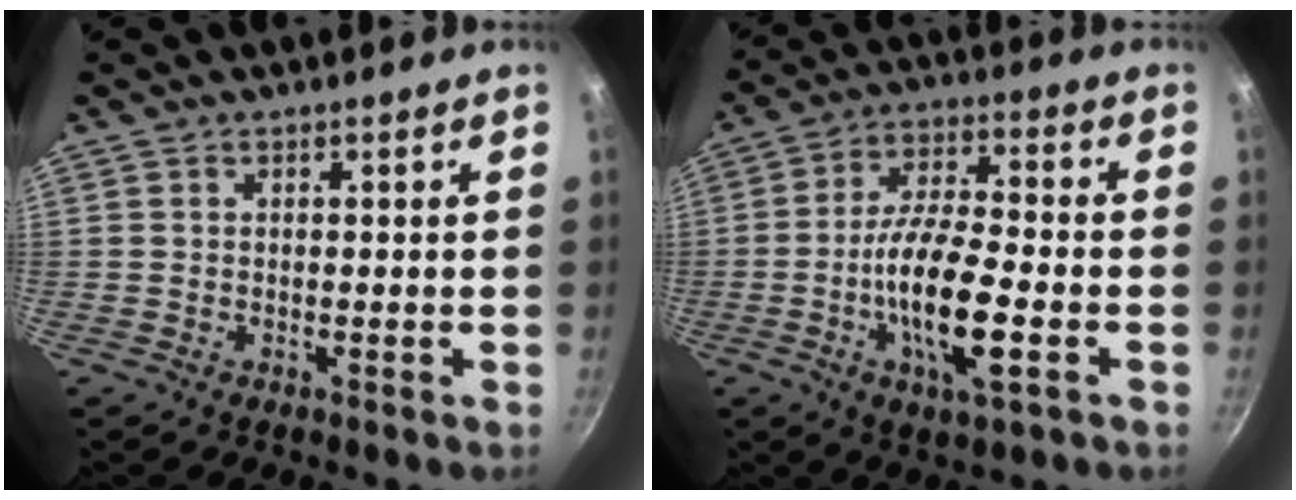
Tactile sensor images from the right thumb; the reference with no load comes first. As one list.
[{"total": 14.6, "force": [-3.8, 4.8, 13.3], "torque": [-0.244, 0.018, -0.070]}]